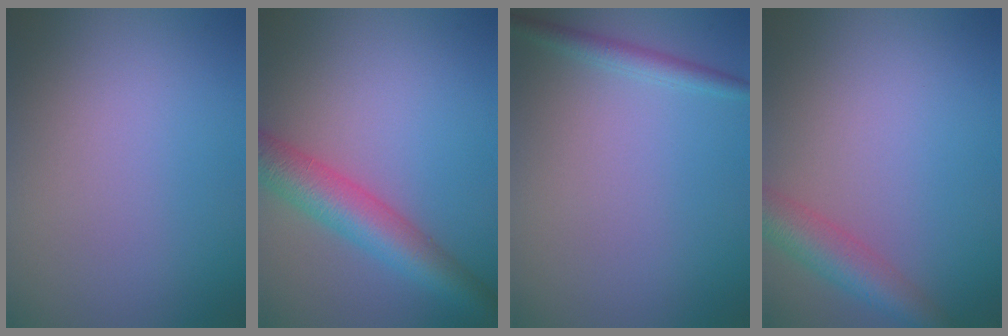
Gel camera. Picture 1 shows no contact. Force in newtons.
{"total": 5.8, "press": 5.8, "slide": 0.2}
{"total": 1.6, "press": 1.6, "slide": 0.0}
{"total": 4.0, "press": 4.0, "slide": 0.2}